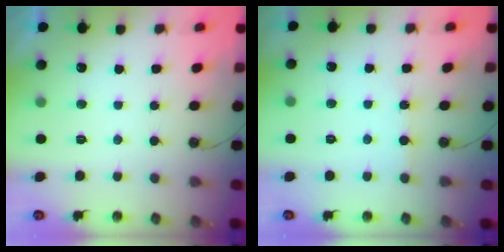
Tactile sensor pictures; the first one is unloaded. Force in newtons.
{"total": 4.1, "press": 4.0, "slide": 0.6}